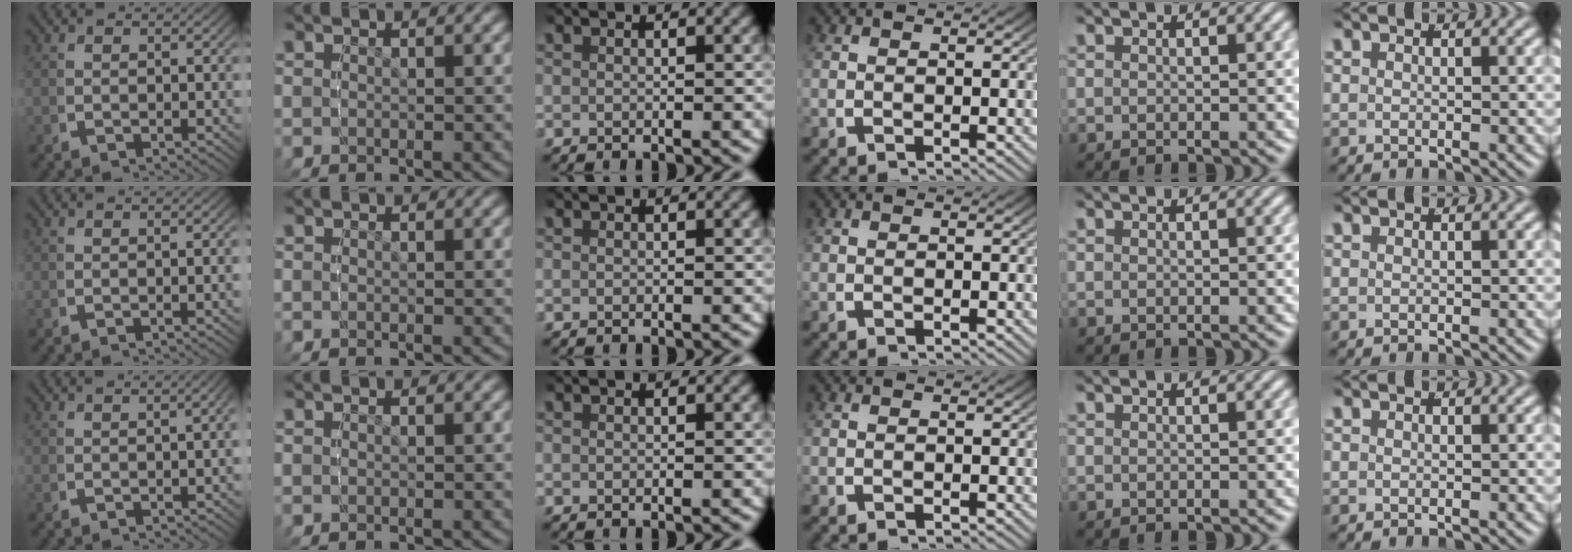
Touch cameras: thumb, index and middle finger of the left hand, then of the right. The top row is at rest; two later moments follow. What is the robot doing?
{"motion": "grasp_and_lifting", "object": "bottle"}